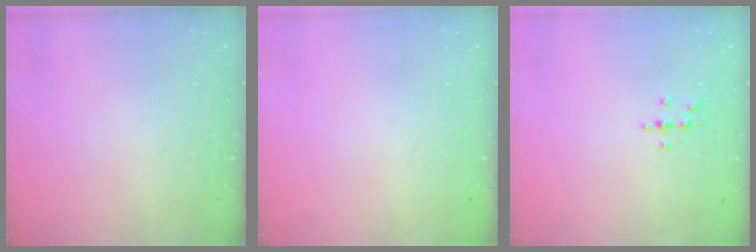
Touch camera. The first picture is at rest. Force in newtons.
{"total": 0.0}
{"total": 3.3, "press": 3.3, "slide": 0.4}